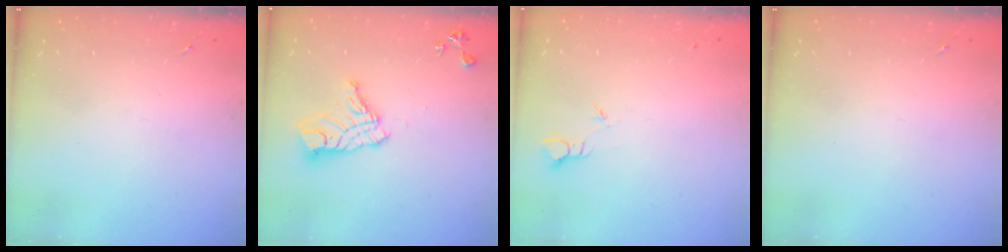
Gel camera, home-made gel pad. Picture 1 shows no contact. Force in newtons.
{"total": 13.2, "press": 13.2, "slide": 1.3}
{"total": 1.8, "press": 1.8, "slide": 0.0}
{"total": 0.0}